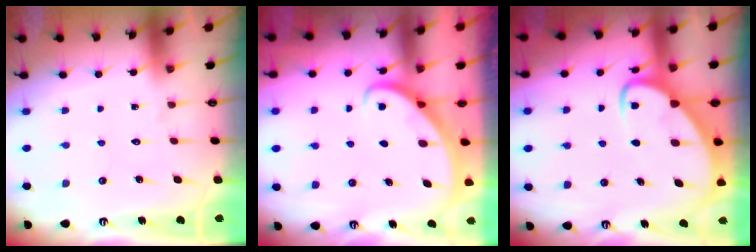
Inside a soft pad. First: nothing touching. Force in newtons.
{"total": 2.9, "press": 2.9, "slide": 0.2}
{"total": 5.2, "press": 5.2, "slide": 0.4}